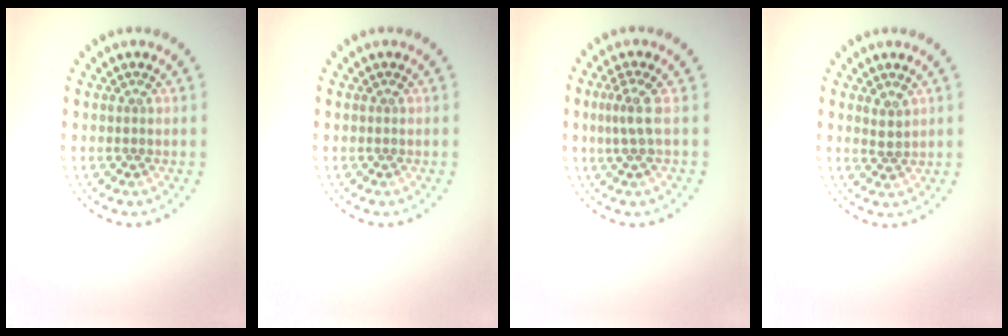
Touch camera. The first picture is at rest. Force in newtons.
{"total": 0.0}
{"total": 2.2, "press": 1.5, "slide": 1.6}
{"total": 1.2, "press": 0.9, "slide": 0.7}